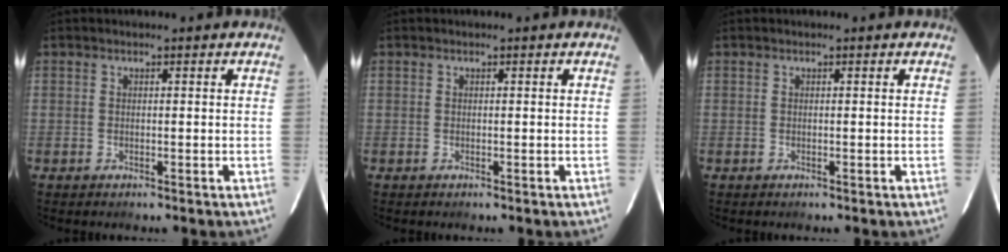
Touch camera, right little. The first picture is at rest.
{"total": 0.0}
{"total": 0.0}